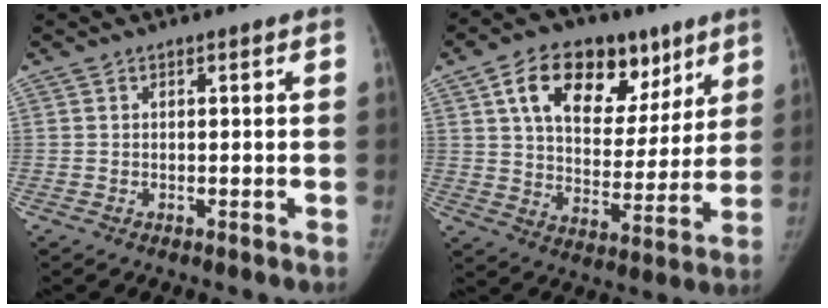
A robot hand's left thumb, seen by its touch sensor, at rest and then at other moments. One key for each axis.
{"total": 21.0, "fx": 10.2, "fy": 12.9, "fz": 13.1, "tx": -0.159, "ty": -0.015, "tz": 0.162}